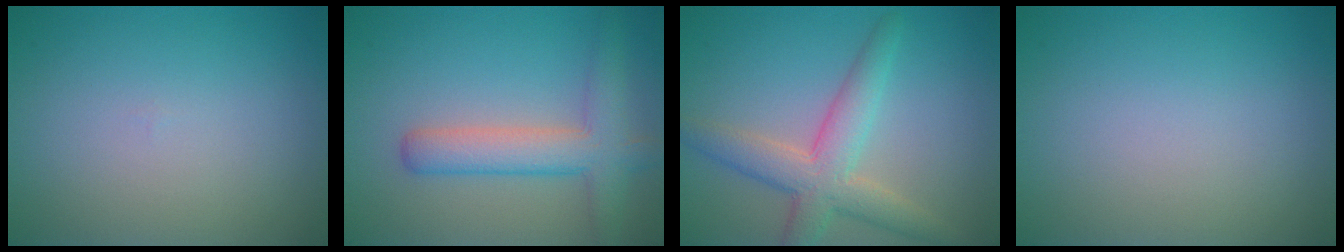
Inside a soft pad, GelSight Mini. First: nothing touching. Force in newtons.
{"total": 4.6, "press": 4.6, "slide": 0.2}
{"total": 5.0, "press": 5.0, "slide": 0.3}
{"total": 0.0}